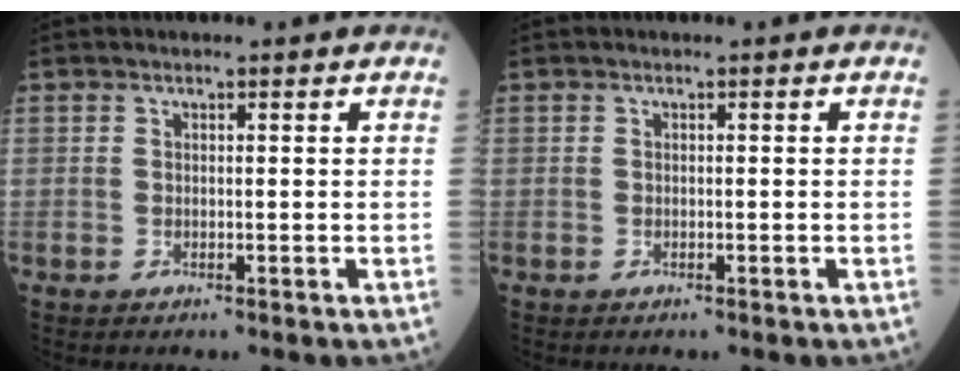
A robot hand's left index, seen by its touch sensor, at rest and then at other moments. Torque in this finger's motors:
{"motor_torque": [-0.01, 0.01, 0.00, 0.00]}